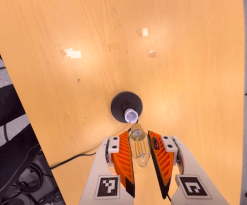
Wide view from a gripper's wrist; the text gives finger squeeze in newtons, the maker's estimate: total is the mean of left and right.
{"total": 9.8, "left": 9.7, "right": 9.9}